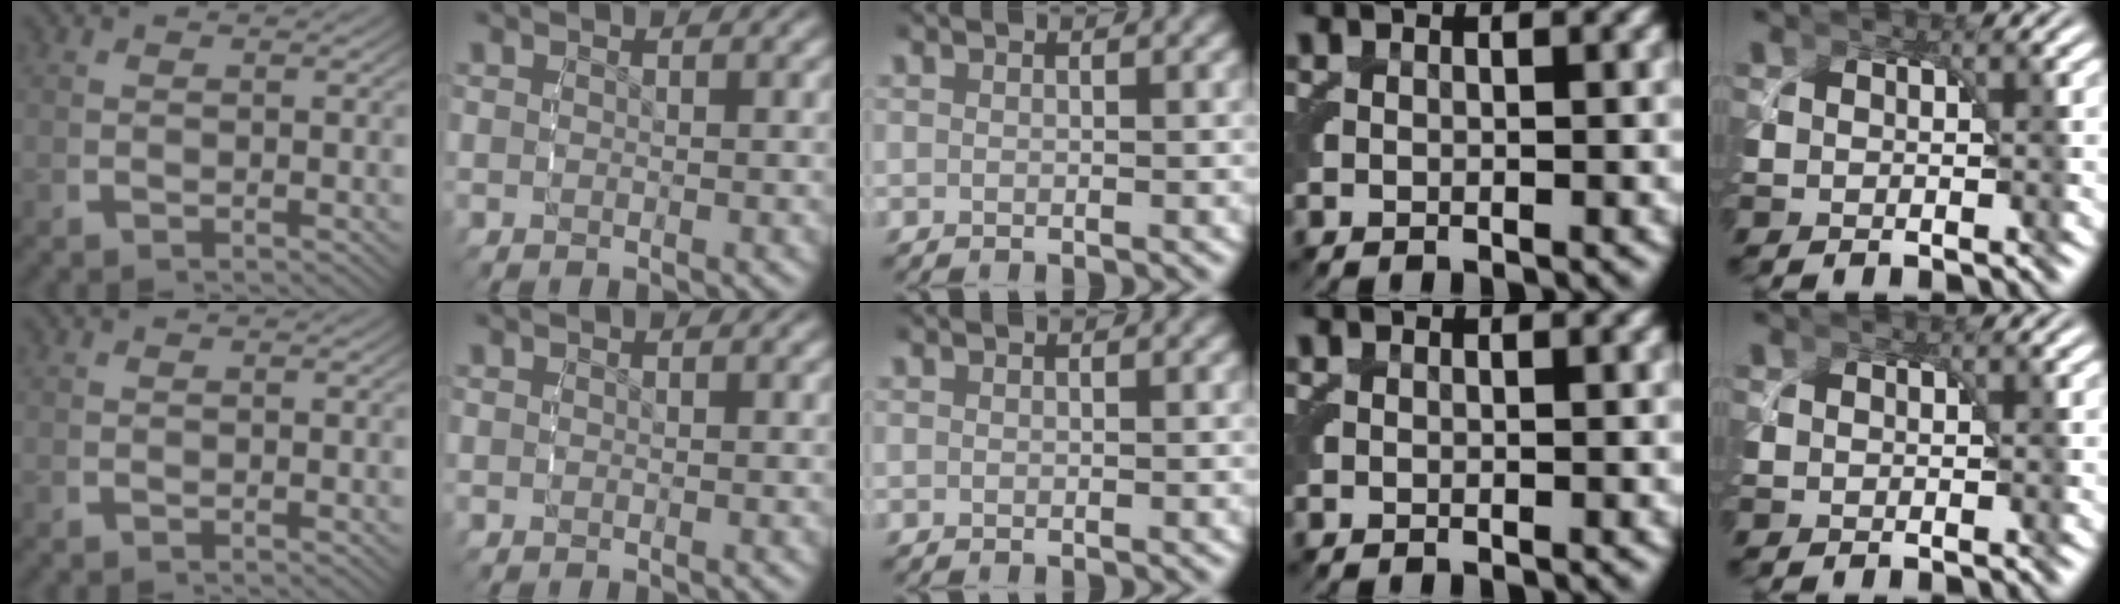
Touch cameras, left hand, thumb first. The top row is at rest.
{}